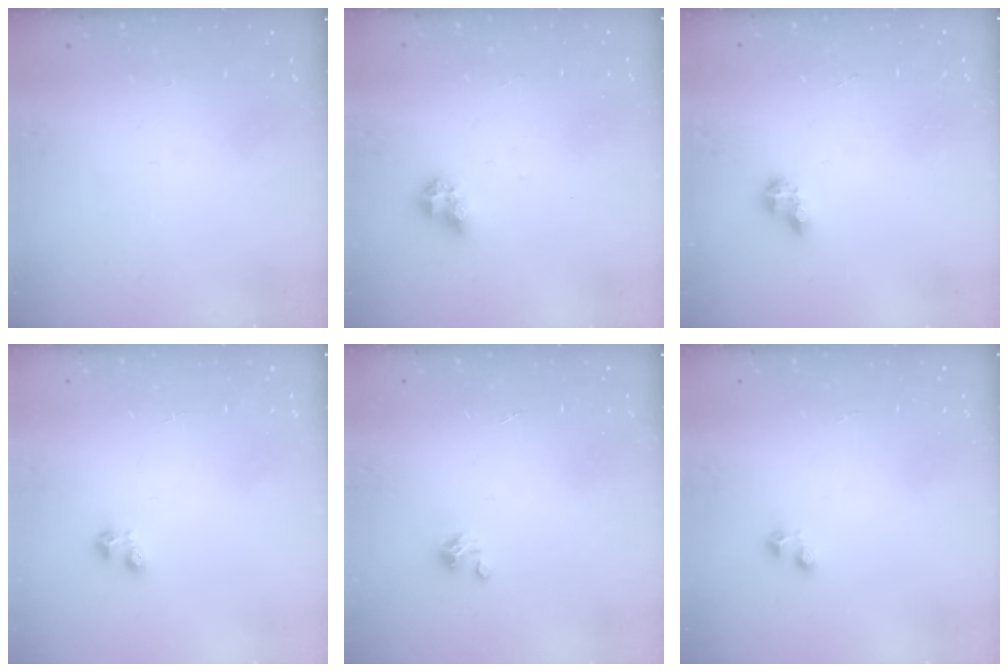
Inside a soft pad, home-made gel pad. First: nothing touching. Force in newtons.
{"total": 6.7, "press": 6.7, "slide": 0.9}
{"total": 4.8, "press": 4.8, "slide": 0.6}
{"total": 2.9, "press": 2.8, "slide": 0.6}
{"total": 1.5, "press": 1.5, "slide": 0.1}
{"total": 2.4, "press": 2.4, "slide": 0.4}